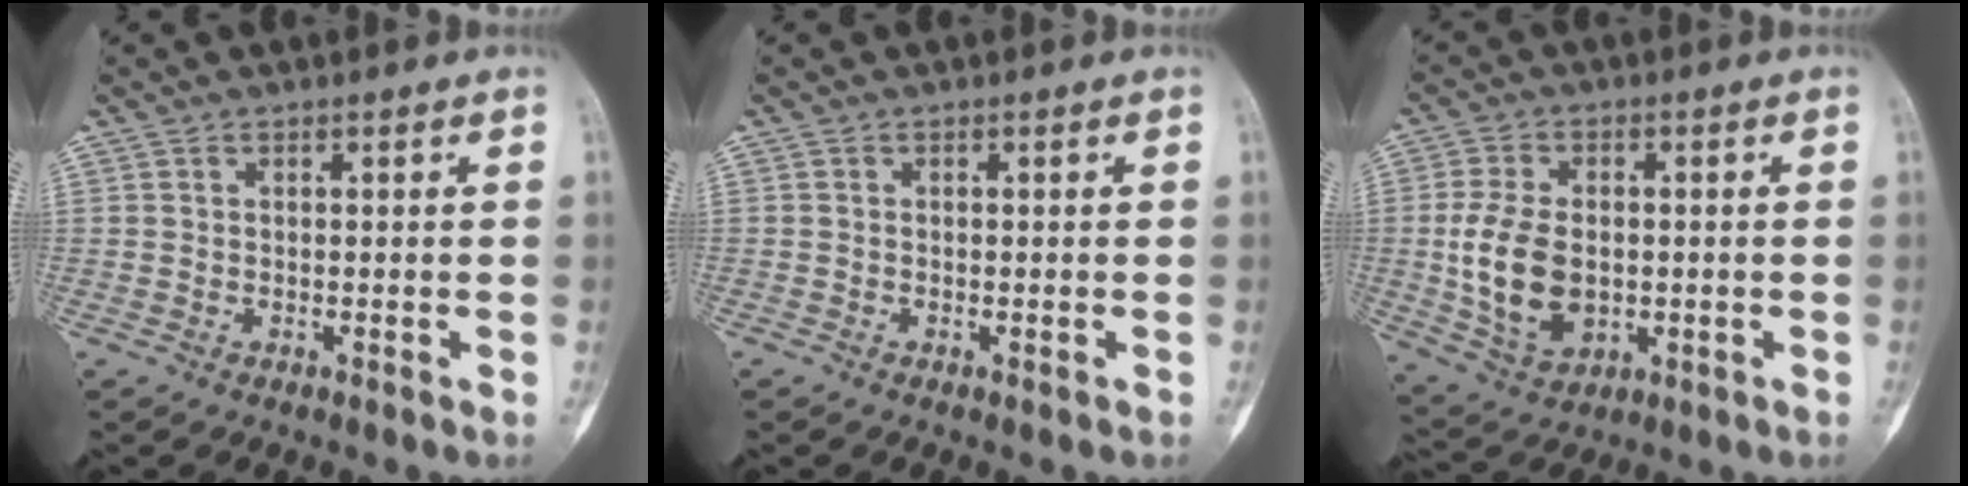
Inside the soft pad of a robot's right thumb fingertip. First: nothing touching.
{"total": 0.0}
{"total": 12.0, "force": [-0.8, 7.8, 9.0], "torque": [-0.160, -0.003, -0.004]}